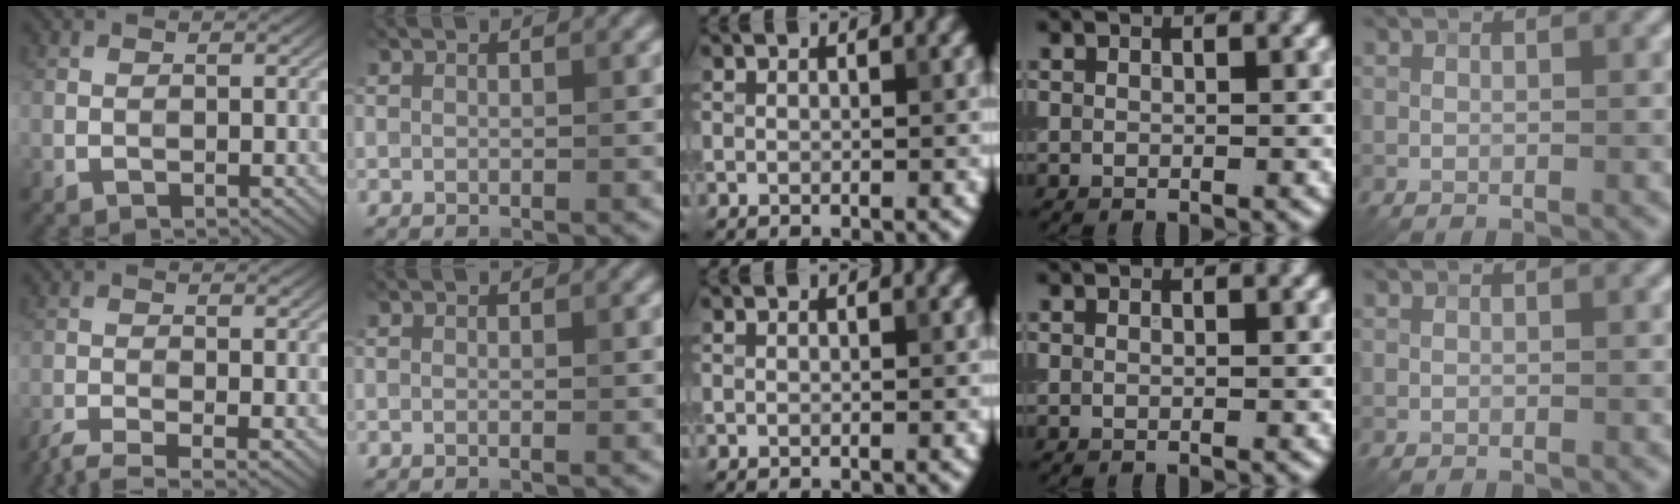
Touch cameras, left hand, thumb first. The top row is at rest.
{"thumb": {"total": 3.9, "force": [-3.1, 0.6, 2.4], "torque": [-0.044, -0.010, -0.070]}}